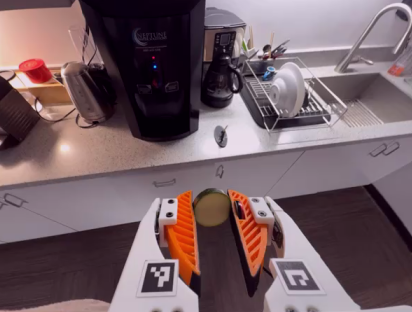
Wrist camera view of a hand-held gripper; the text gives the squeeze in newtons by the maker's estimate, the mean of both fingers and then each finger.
{"total": 10.4, "left": 10.3, "right": 10.4}